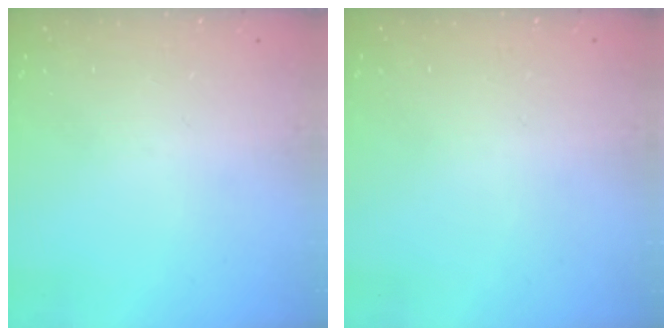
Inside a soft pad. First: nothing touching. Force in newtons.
{"total": 2.6, "press": 2.6, "slide": 0.2}